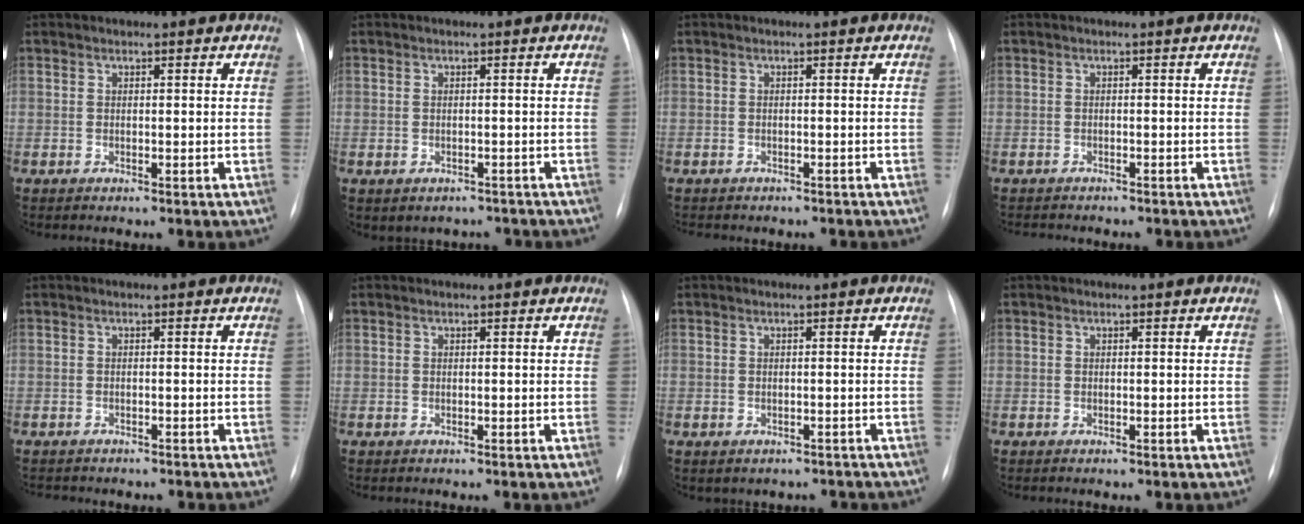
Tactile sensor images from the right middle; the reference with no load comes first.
{"total": 3.7, "force": [-2.9, 2.2, 0.4], "torque": [-0.001, 0.015, -0.032]}
{"total": 4.8, "force": [-4.2, 1.9, 1.6], "torque": [-0.019, 0.000, -0.044]}
{"total": 5.1, "force": [-4.5, 1.4, 1.8], "torque": [-0.023, -0.003, -0.056]}
{"total": 4.8, "force": [-4.1, 1.8, 1.7], "torque": [-0.023, -0.002, -0.045]}
{"total": 0.0}
{"total": 3.1, "force": [-2.5, 1.8, 0.5], "torque": [-0.007, 0.012, -0.025]}
{"total": 0.0}